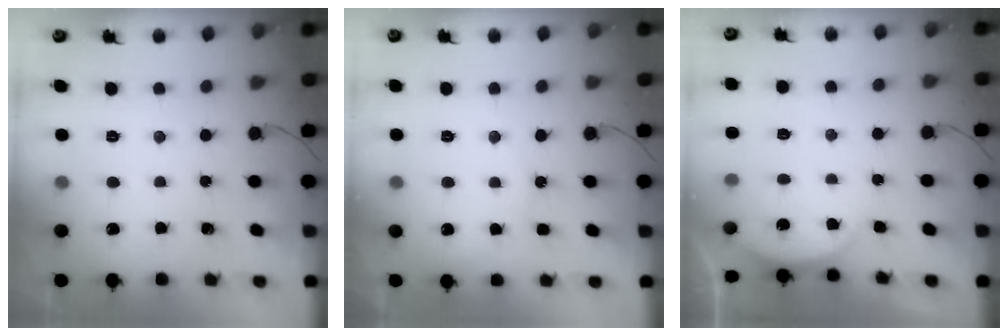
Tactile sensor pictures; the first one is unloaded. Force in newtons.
{"total": 4.2, "press": 4.0, "slide": 1.4}
{"total": 2.8, "press": 2.1, "slide": 1.7}